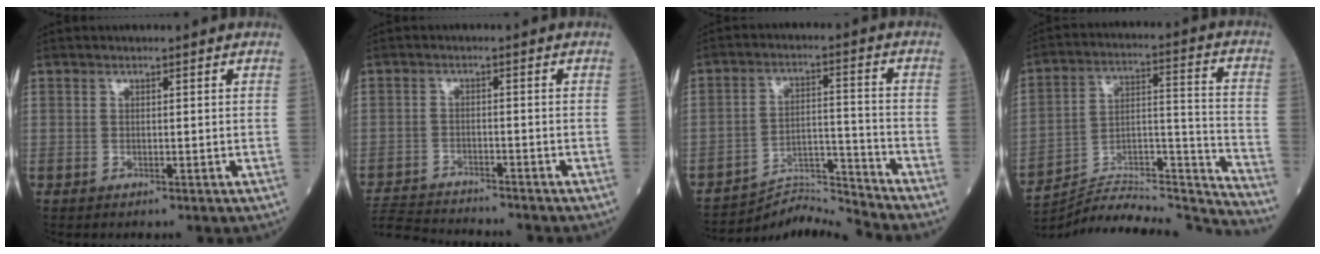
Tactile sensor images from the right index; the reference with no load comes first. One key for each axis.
{"total": 10.3, "fx": -10.0, "fy": 0.3, "fz": 2.4, "tx": -0.046, "ty": -0.003, "tz": -0.164}
{"total": 8.6, "fx": -8.1, "fy": -2.5, "fz": -1.8, "tx": 0.024, "ty": 0.032, "tz": -0.141}
{"total": 23.9, "fx": -23.2, "fy": 0.8, "fz": 5.6, "tx": -0.078, "ty": 0.034, "tz": -0.351}